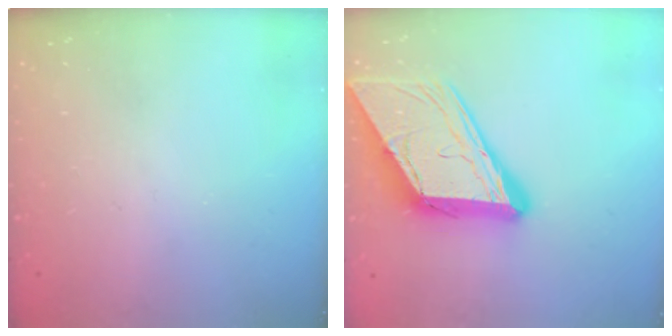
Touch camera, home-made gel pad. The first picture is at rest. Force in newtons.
{"total": 23.4, "press": 23.3, "slide": 2.5}